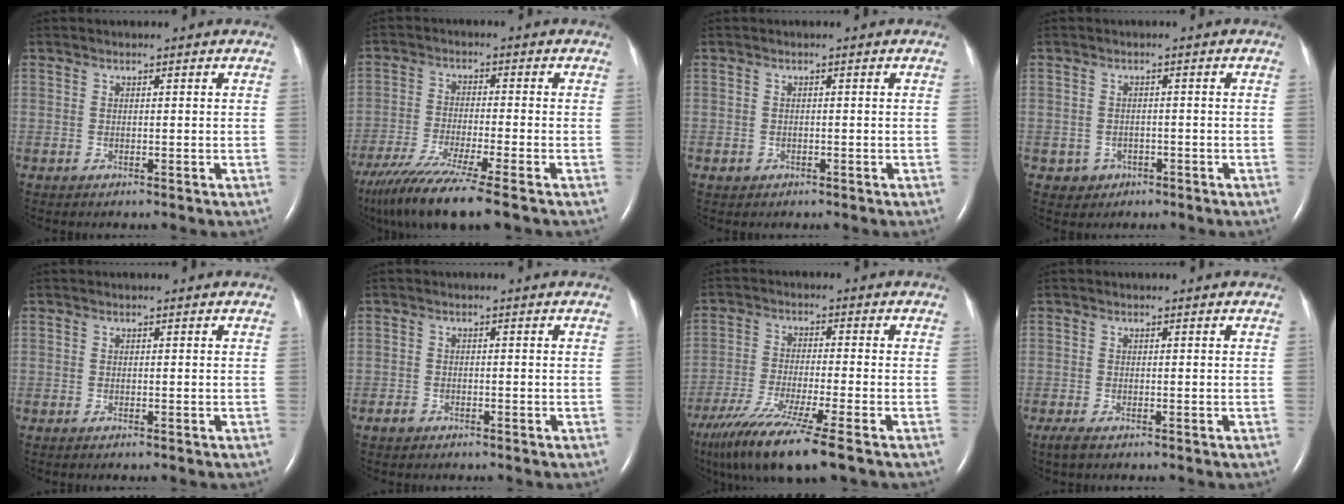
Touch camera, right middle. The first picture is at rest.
{"total": 12.6, "force": [-9.4, -0.5, 8.4], "torque": [-0.155, -0.043, -0.161]}
{"total": 0.8, "force": [-0.4, 0.7, 0.1], "torque": [-0.003, 0.003, -0.006]}
{"total": 2.4, "force": [-1.0, 2.1, 0.0], "torque": [0.002, 0.011, -0.011]}
{"total": 0.0}
{"total": 1.3, "force": [-1.0, 0.8, 0.2], "torque": [-0.008, 0.002, -0.019]}
{"total": 14.0, "force": [-9.8, -0.2, 10.0], "torque": [-0.195, -0.048, -0.171]}
{"total": 1.4, "force": [-1.0, 0.2, 1.0], "torque": [-0.032, -0.007, -0.020]}